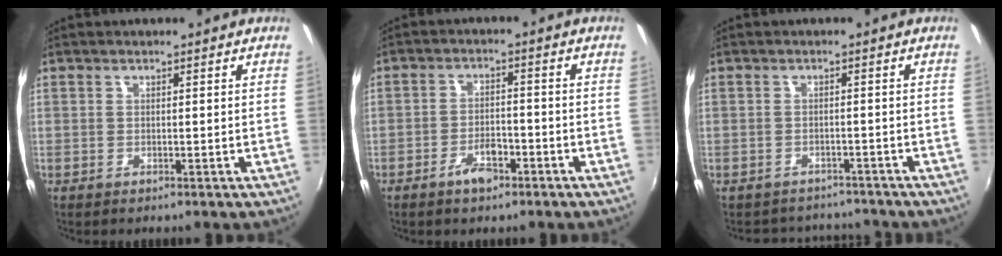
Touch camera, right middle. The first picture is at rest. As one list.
[{"total": 4.9, "force": [-3.3, 2.1, 2.9], "torque": [-0.062, 0.001, -0.053]}, {"total": 6.9, "force": [-6.3, 2.7, 1.0], "torque": [-0.028, 0.005, -0.086]}]